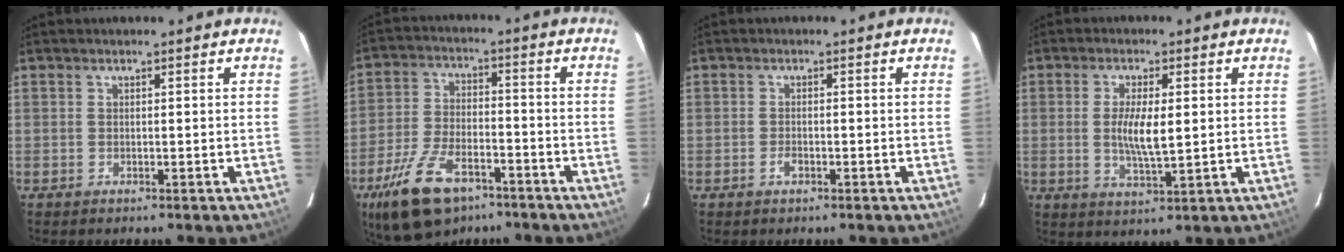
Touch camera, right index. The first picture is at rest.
{"total": 15.1, "force": [-9.5, 7.3, 9.3], "torque": [-0.201, -0.018, -0.169]}
{"total": 1.6, "force": [-0.8, 0.8, 1.1], "torque": [-0.024, 0.000, -0.014]}
{"total": 6.7, "force": [0.3, 2.0, 6.4], "torque": [-0.120, -0.006, 0.006]}